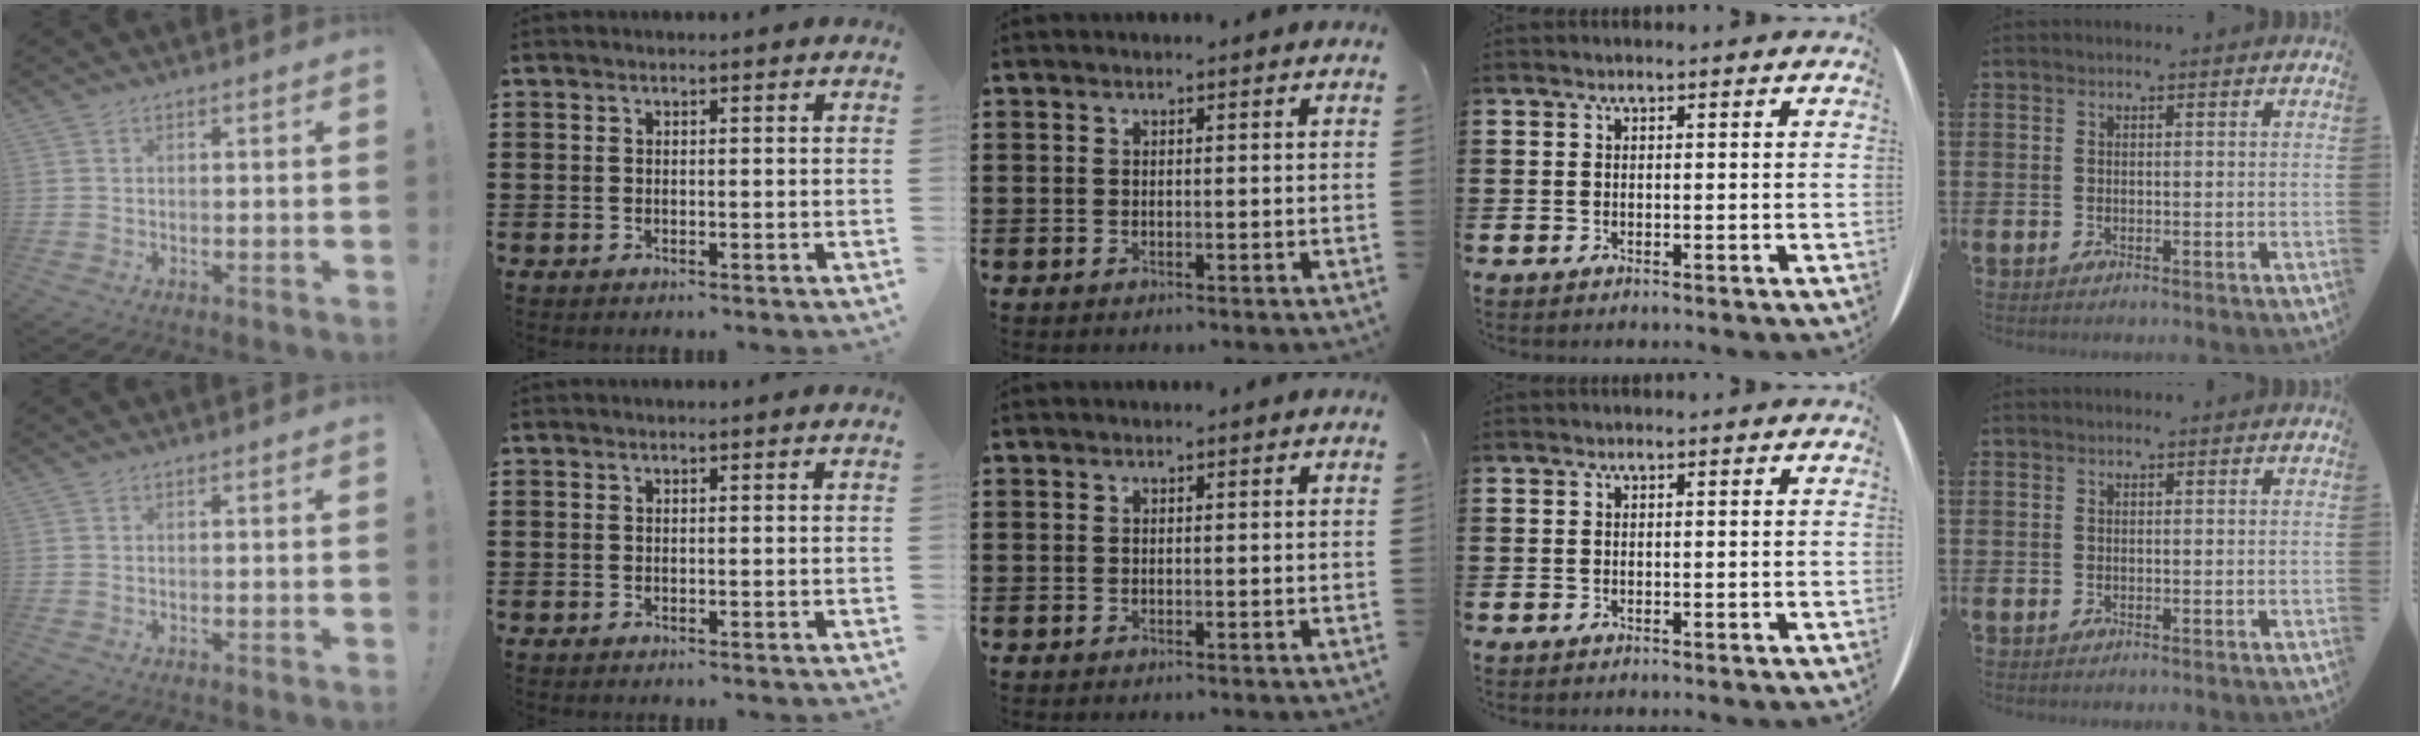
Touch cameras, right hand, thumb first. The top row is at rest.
{}